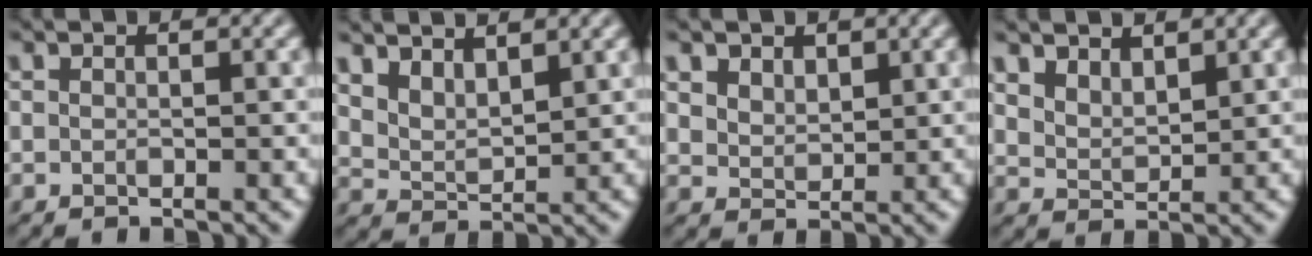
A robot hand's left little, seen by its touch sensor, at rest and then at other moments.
{"total": 3.7, "force": [2.9, 1.5, 1.9], "torque": [-0.044, 0.002, 0.053]}
{"total": 2.8, "force": [1.8, 1.8, 1.1], "torque": [-0.042, -0.005, 0.039]}
{"total": 2.9, "force": [2.3, 1.3, 1.2], "torque": [-0.036, -0.002, 0.048]}